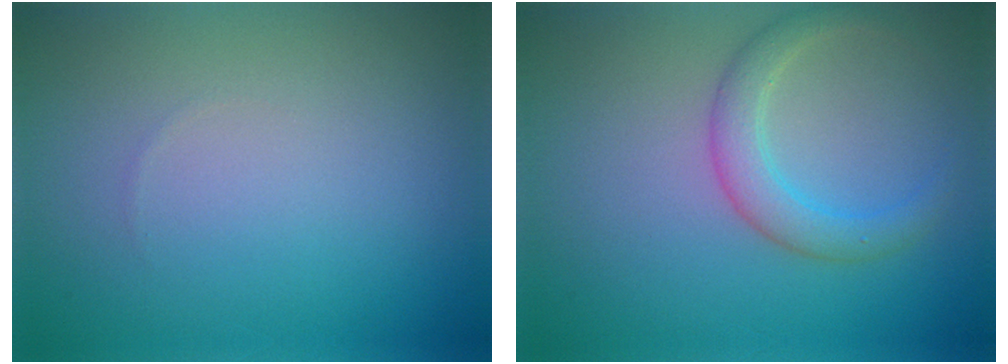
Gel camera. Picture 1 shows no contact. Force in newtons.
{"total": 2.8, "press": 2.8, "slide": 0.2}